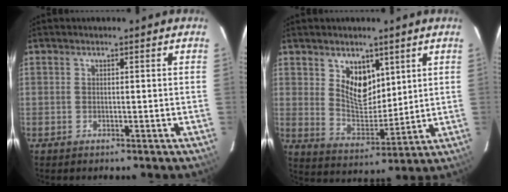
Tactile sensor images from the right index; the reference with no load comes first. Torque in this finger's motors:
{"motor_torque": [0.23, 0.32, 0.21, 0.08]}